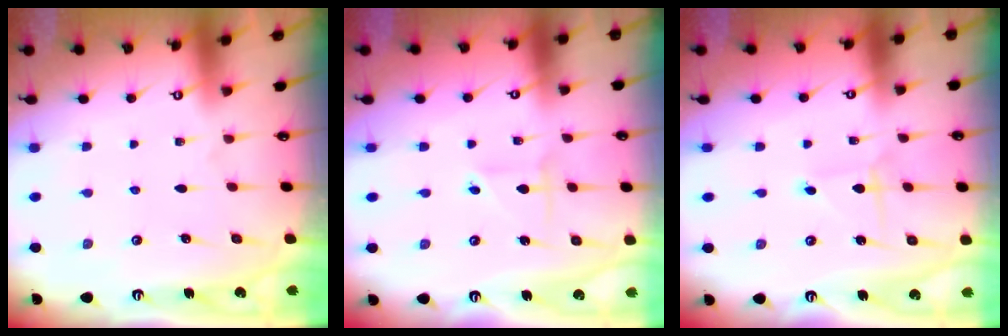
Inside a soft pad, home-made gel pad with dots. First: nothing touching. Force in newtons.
{"total": 2.4, "press": 2.4, "slide": 0.2}
{"total": 2.2, "press": 2.2, "slide": 0.2}